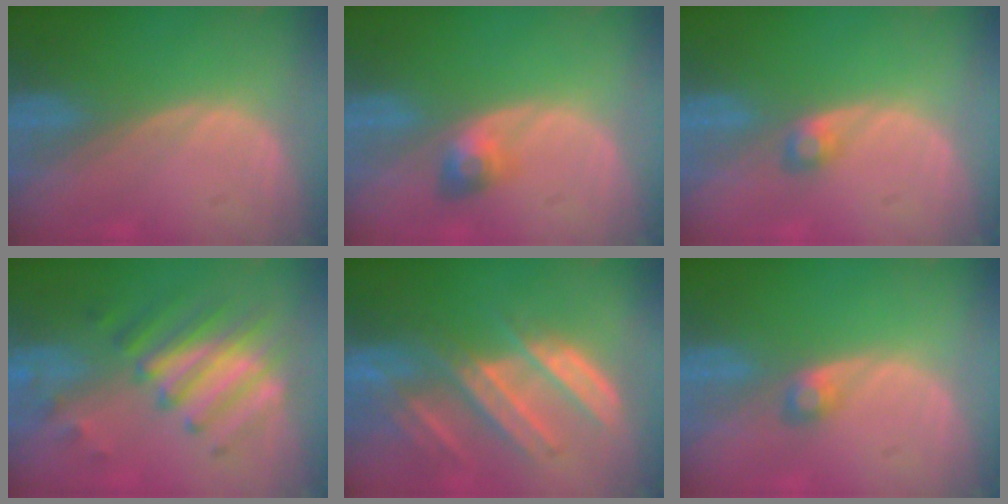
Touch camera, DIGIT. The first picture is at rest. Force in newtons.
{"total": 3.0, "press": 2.6, "slide": 1.3}
{"total": 1.8, "press": 1.7, "slide": 0.3}
{"total": 8.1, "press": 7.9, "slide": 1.8}
{"total": 9.2, "press": 8.2, "slide": 4.1}
{"total": 1.8, "press": 1.7, "slide": 0.3}